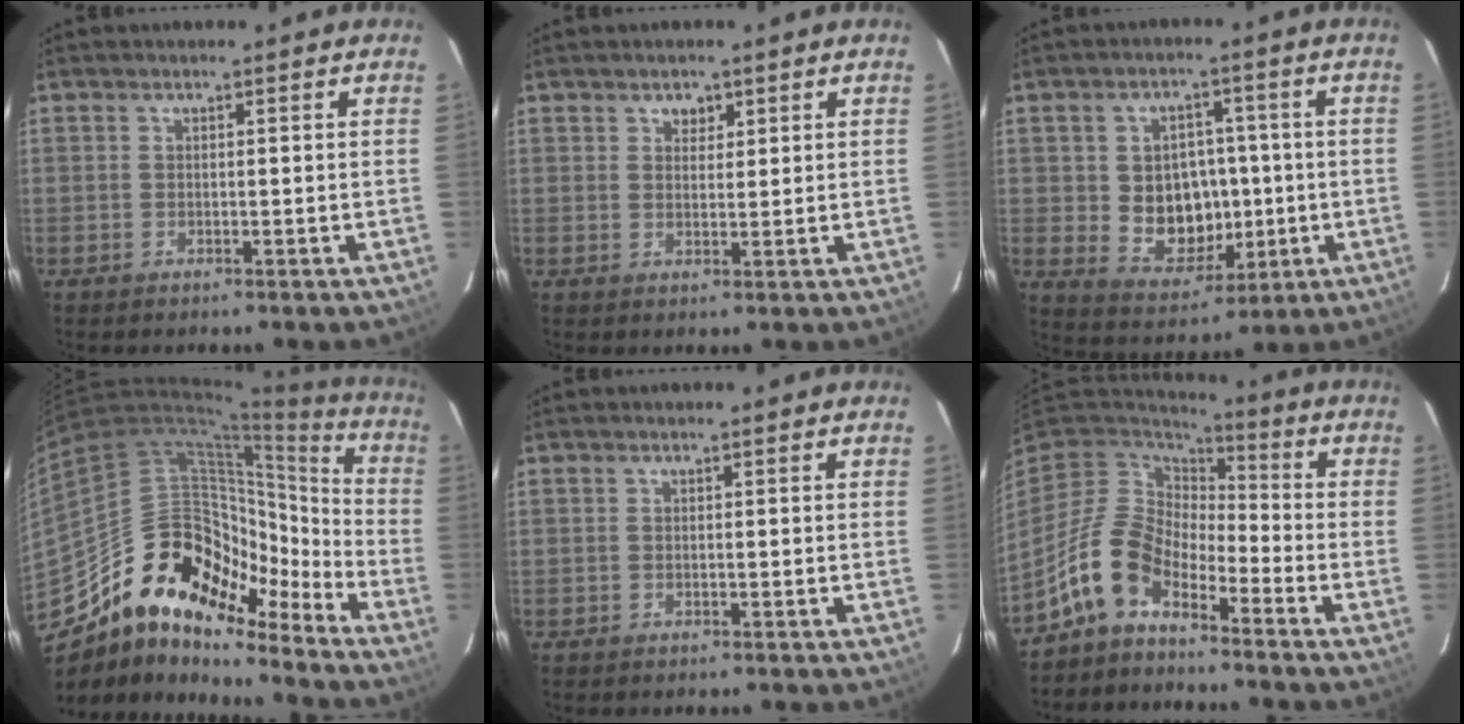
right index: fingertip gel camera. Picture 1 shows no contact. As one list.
[{"total": 2.2, "force": [1.3, 1.6, 0.7], "torque": [-0.005, 0.006, 0.022]}, {"total": 10.7, "force": [-0.7, 8.9, 5.9], "torque": [-0.121, 0.004, 0.012]}, {"total": 20.8, "force": [-14.6, 11.0, 10.0], "torque": [-0.174, 0.026, -0.254]}, {"total": 0.0}, {"total": 10.9, "force": [-7.2, 5.6, 6.0], "torque": [-0.124, 0.013, -0.149]}]